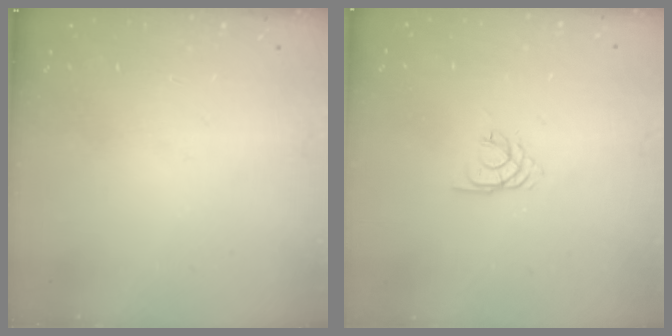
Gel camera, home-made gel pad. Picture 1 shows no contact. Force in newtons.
{"total": 1.7, "press": 1.7, "slide": 0.4}